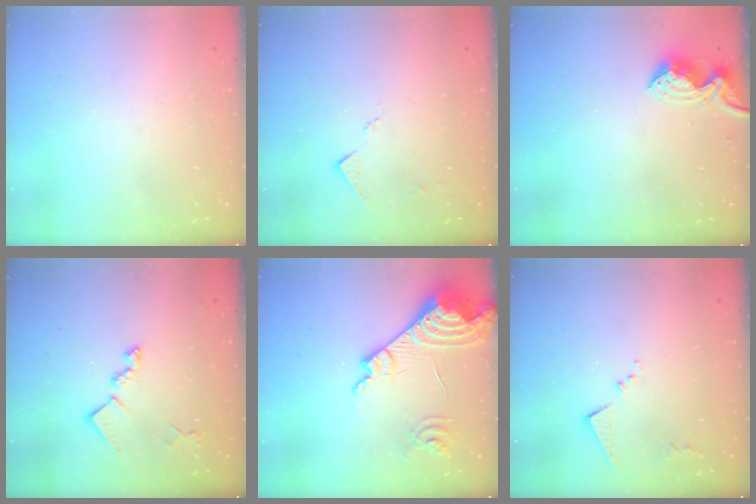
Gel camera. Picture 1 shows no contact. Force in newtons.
{"total": 5.7, "press": 5.7, "slide": 0.7}
{"total": 8.9, "press": 8.9, "slide": 0.4}
{"total": 12.0, "press": 12.0, "slide": 0.4}
{"total": 17.7, "press": 17.7, "slide": 1.8}
{"total": 6.4, "press": 6.4, "slide": 0.3}